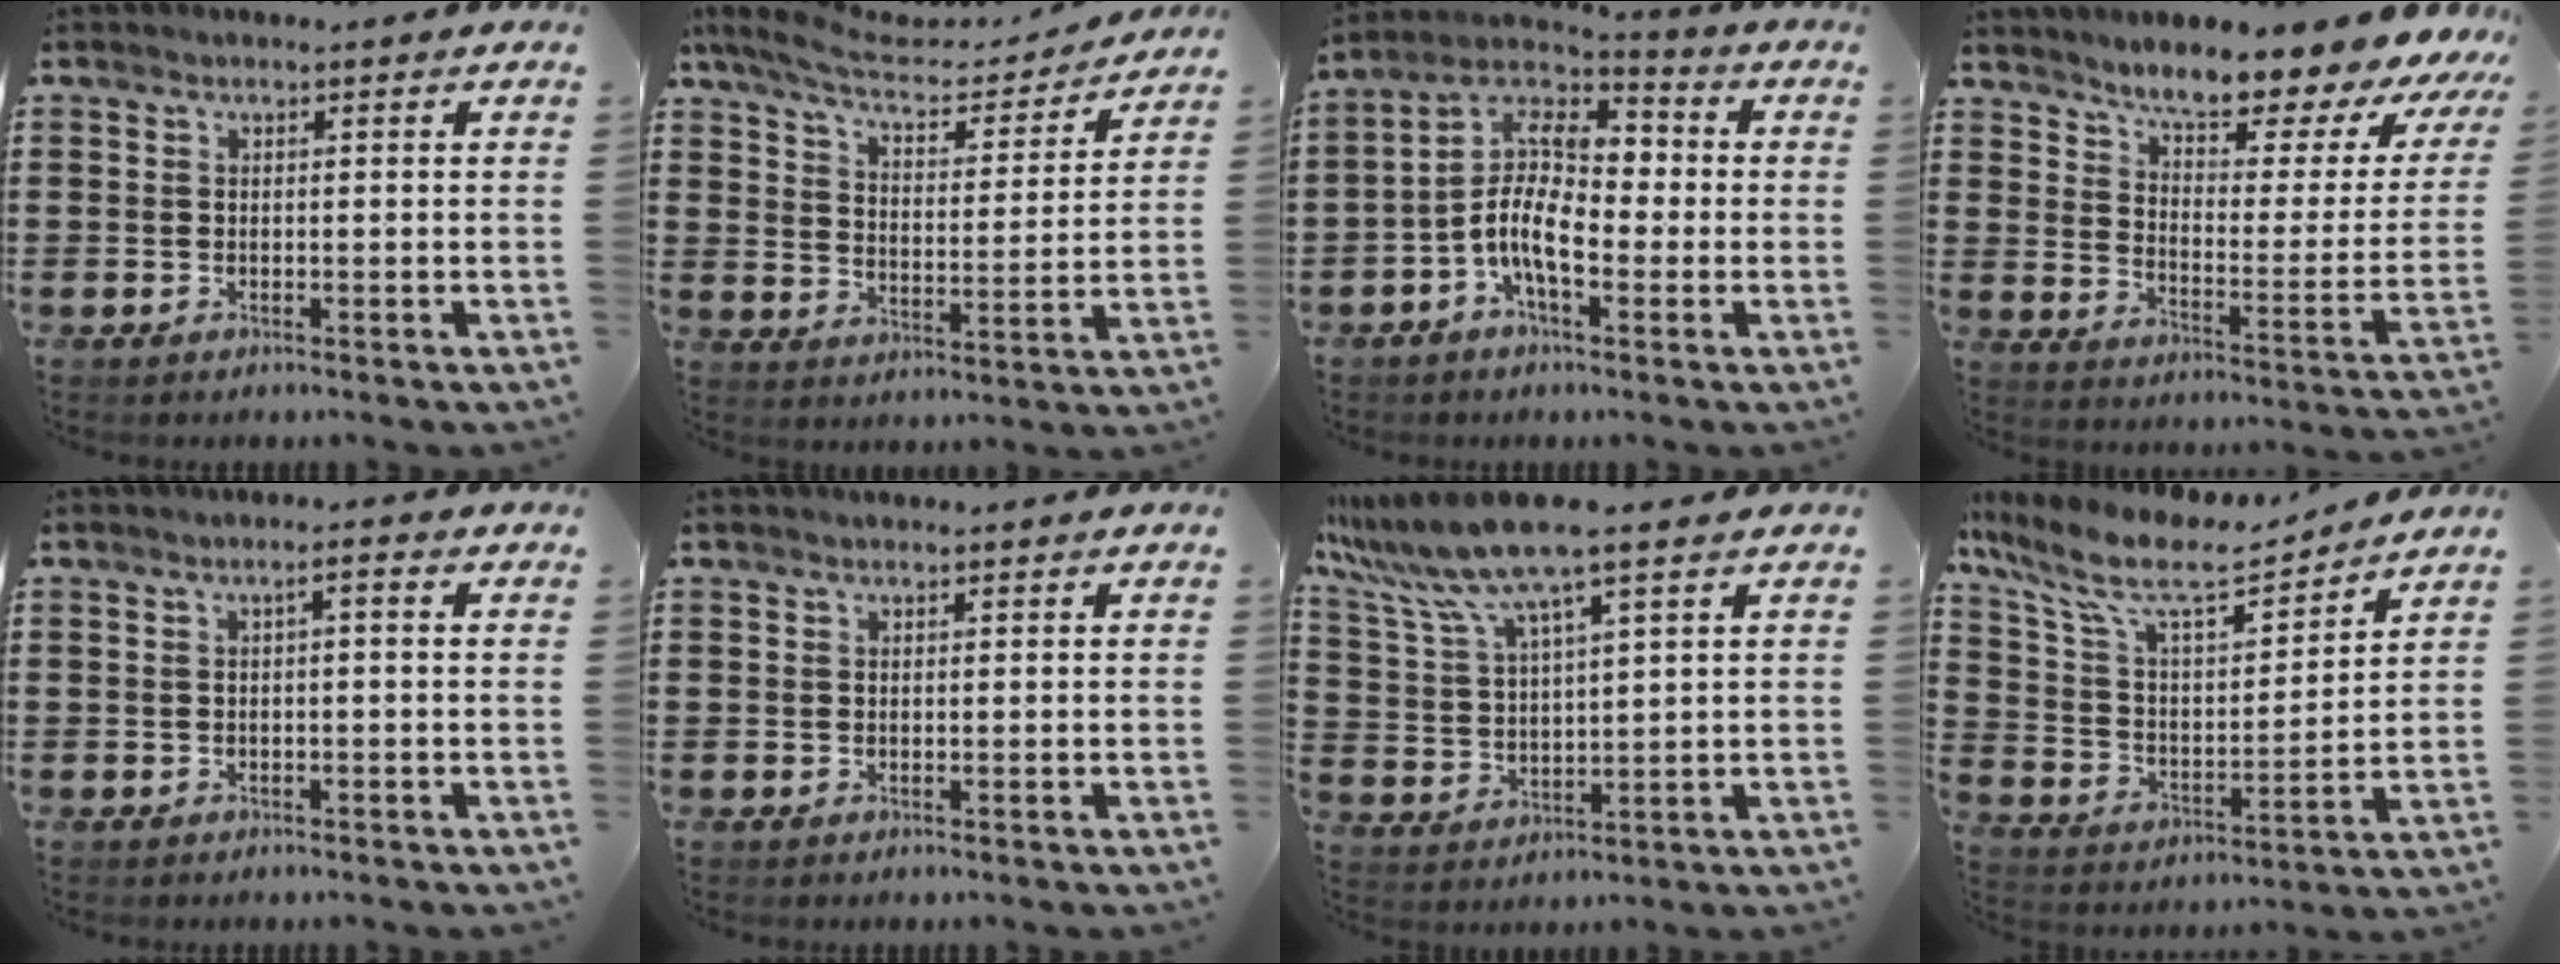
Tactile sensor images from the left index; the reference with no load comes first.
{"total": 7.3, "force": [6.0, 2.1, 3.5], "torque": [-0.090, -0.030, 0.100]}
{"total": 10.3, "force": [-2.0, 4.6, 9.0], "torque": [-0.210, -0.017, -0.051]}
{"total": 8.2, "force": [7.2, 1.2, 3.9], "torque": [-0.076, -0.061, 0.114]}
{"total": 1.4, "force": [-0.4, 0.1, 1.4], "torque": [-0.022, 0.000, -0.009]}
{"total": 0.0}
{"total": 10.3, "force": [7.8, 0.6, 6.6], "torque": [-0.167, -0.035, 0.133]}
{"total": 10.5, "force": [8.2, 2.6, 6.0], "torque": [-0.148, -0.041, 0.140]}